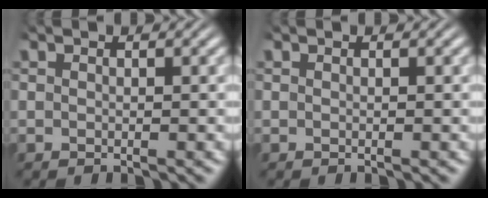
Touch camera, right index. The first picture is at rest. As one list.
[{"total": 0.0}]